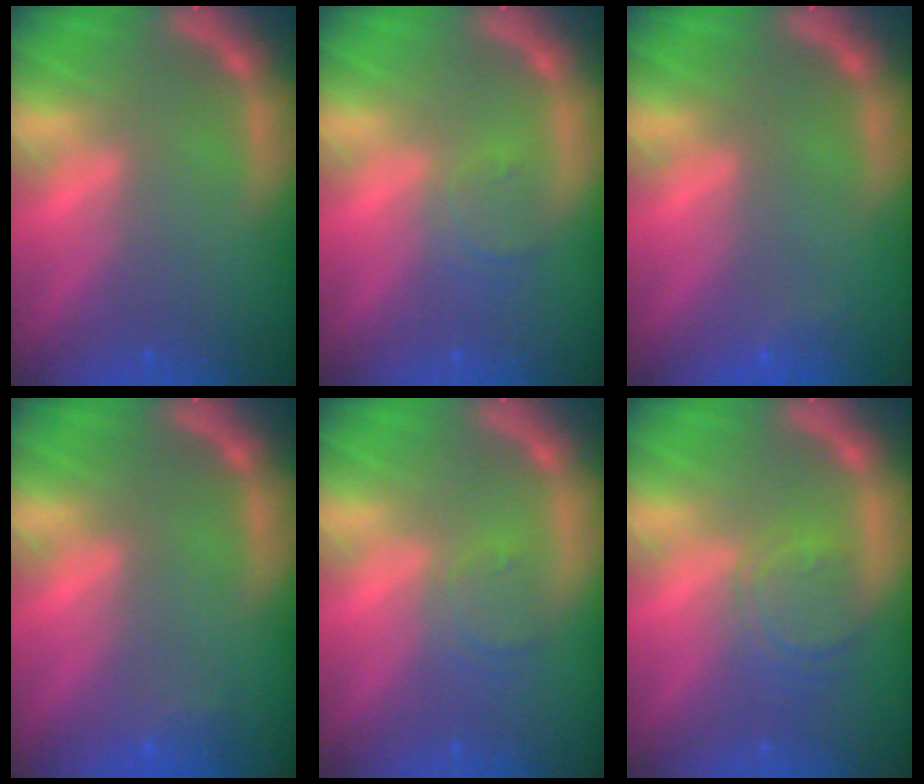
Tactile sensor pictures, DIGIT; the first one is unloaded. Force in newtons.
{"total": 2.4}
{"total": 0.9}
{"total": 1.4}
{"total": 2.4}
{"total": 4.0}